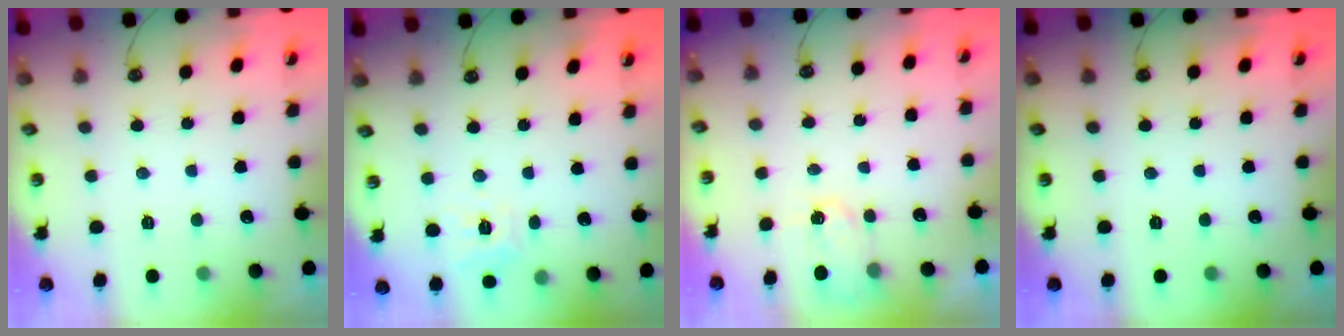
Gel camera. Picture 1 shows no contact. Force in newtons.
{"total": 8.0, "press": 8.0, "slide": 0.7}
{"total": 2.9, "press": 2.9, "slide": 0.4}
{"total": 0.0}